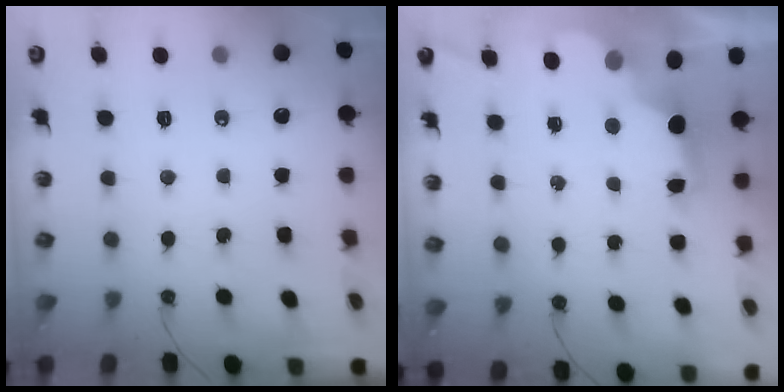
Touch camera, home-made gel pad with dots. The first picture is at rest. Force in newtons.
{"total": 2.8, "press": 2.6, "slide": 0.9}